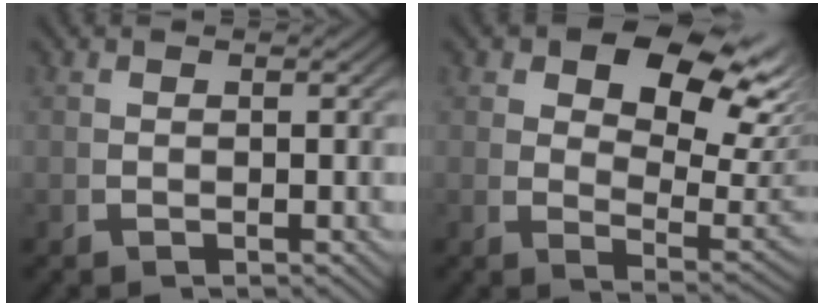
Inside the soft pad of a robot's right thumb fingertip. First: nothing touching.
{"total": 9.0, "force": [3.4, 4.9, 6.7], "torque": [-0.096, -0.011, 0.061]}